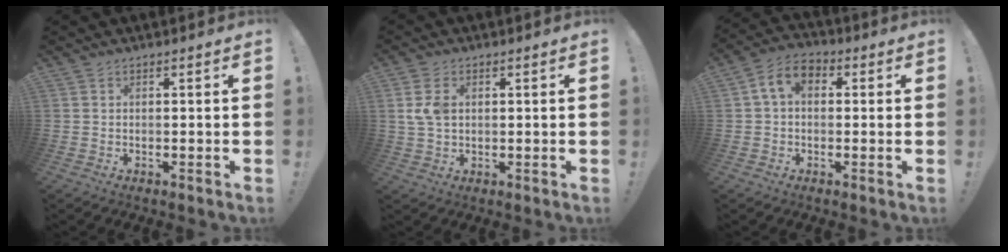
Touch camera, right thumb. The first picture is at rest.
{"total": 5.7, "force": [1.3, 3.7, 4.1], "torque": [-0.089, 0.003, 0.025]}
{"total": 7.6, "force": [1.5, 5.2, 5.3], "torque": [-0.102, 0.011, 0.033]}